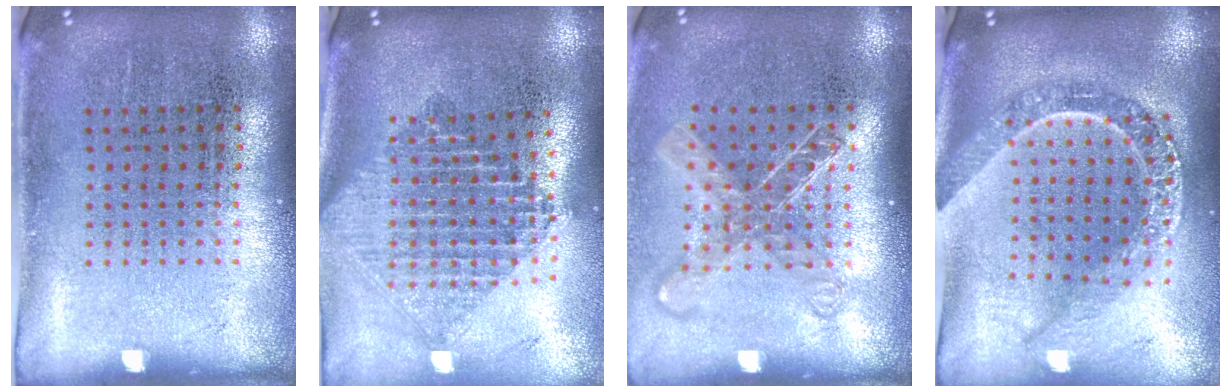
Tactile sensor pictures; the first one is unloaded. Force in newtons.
{"total": 2.2, "press": 1.7, "slide": 1.4}
{"total": 1.7, "press": 1.3, "slide": 1.0}
{"total": 2.5, "press": 2.0, "slide": 1.5}